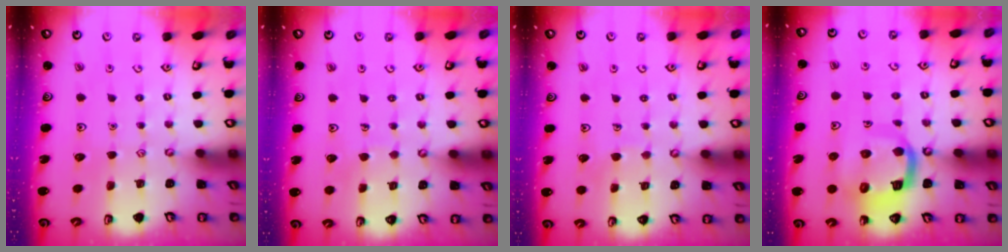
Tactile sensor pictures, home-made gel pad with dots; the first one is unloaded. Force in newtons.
{"total": 2.3, "press": 2.3, "slide": 0.1}
{"total": 3.2, "press": 3.2, "slide": 0.2}
{"total": 13.1, "press": 13.0, "slide": 1.5}